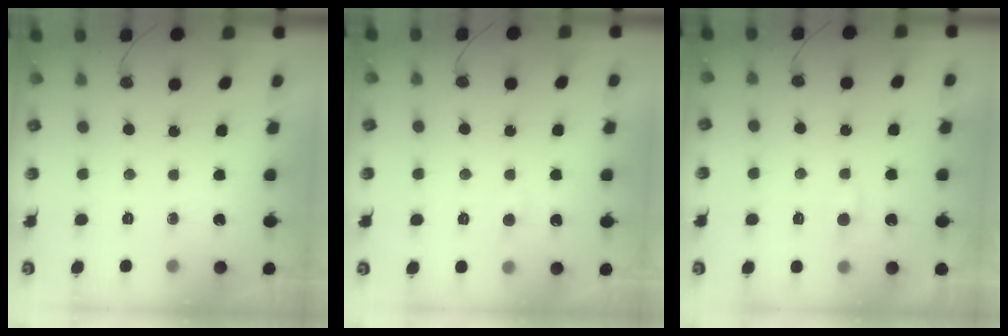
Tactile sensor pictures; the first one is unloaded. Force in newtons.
{"total": 2.4, "press": 2.3, "slide": 0.4}
{"total": 2.3, "press": 2.3, "slide": 0.3}